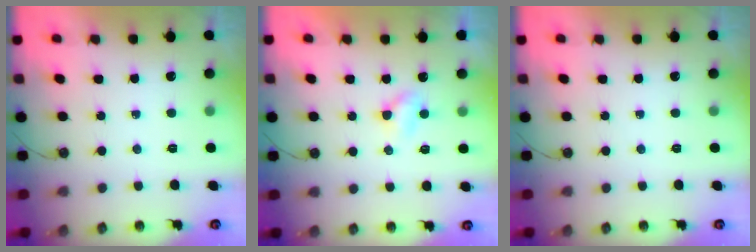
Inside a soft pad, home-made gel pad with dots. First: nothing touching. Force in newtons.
{"total": 2.7, "press": 2.6, "slide": 0.4}
{"total": 0.0}